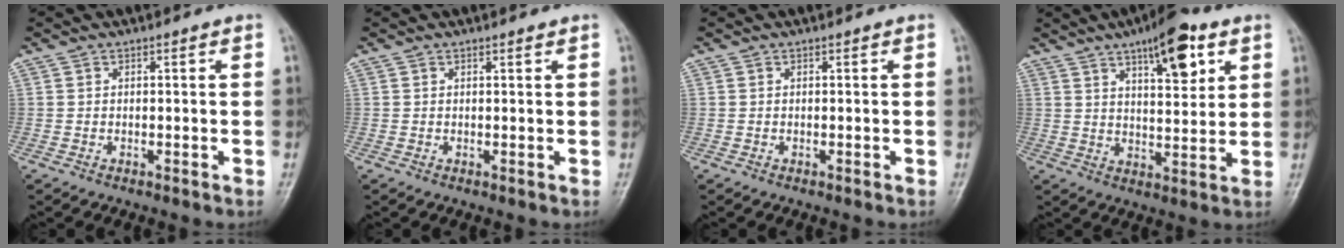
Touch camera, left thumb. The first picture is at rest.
{"total": 0.7, "force": [0.5, 0.1, 0.4], "torque": [-0.008, -0.002, 0.007]}
{"total": 0.0}
{"total": 12.3, "force": [6.4, 4.3, 9.7], "torque": [-0.120, -0.029, 0.094]}